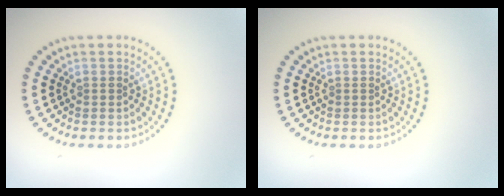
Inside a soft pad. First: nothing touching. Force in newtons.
{"total": 0.0}